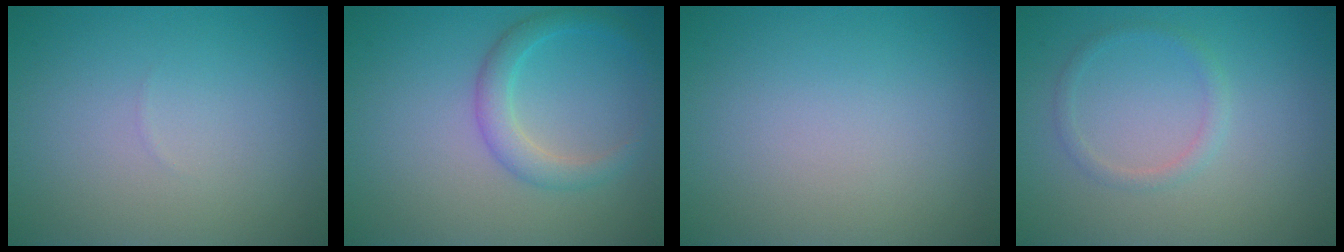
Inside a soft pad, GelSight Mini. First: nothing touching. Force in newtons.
{"total": 2.6, "press": 2.6, "slide": 0.1}
{"total": 0.0}
{"total": 1.2, "press": 1.2, "slide": 0.0}